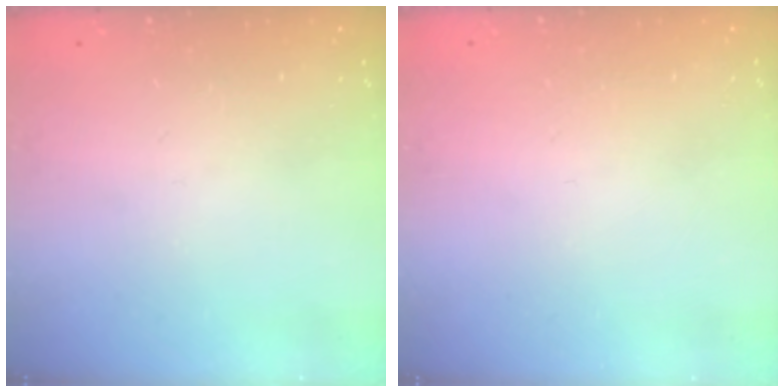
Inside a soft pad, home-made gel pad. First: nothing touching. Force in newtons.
{"total": 0.9, "press": 0.9, "slide": 0.1}